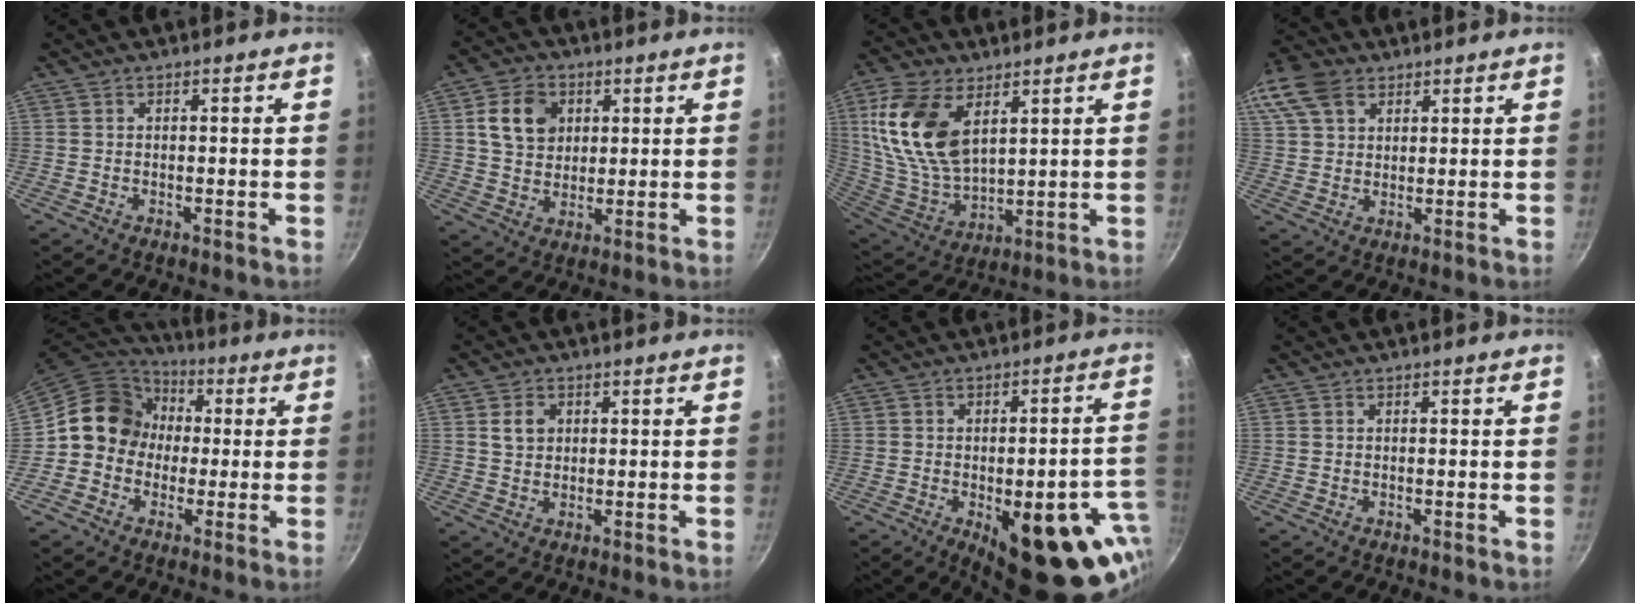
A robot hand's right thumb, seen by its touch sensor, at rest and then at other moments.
{"total": 9.3, "force": [2.8, 7.2, 5.2], "torque": [-0.069, 0.000, 0.046]}
{"total": 17.7, "force": [6.8, 10.1, 12.9], "torque": [-0.250, -0.030, 0.144]}
{"total": 13.5, "force": [6.9, 9.2, 7.1], "torque": [-0.154, 0.017, 0.131]}
{"total": 12.9, "force": [0.5, 11.8, 5.2], "torque": [-0.043, 0.026, -0.012]}
{"total": 3.7, "force": [1.1, 2.9, 2.0], "torque": [-0.023, 0.001, 0.020]}
{"total": 23.6, "force": [-7.8, 9.9, 19.9], "torque": [-0.189, 0.011, -0.089]}
{"total": 0.0}